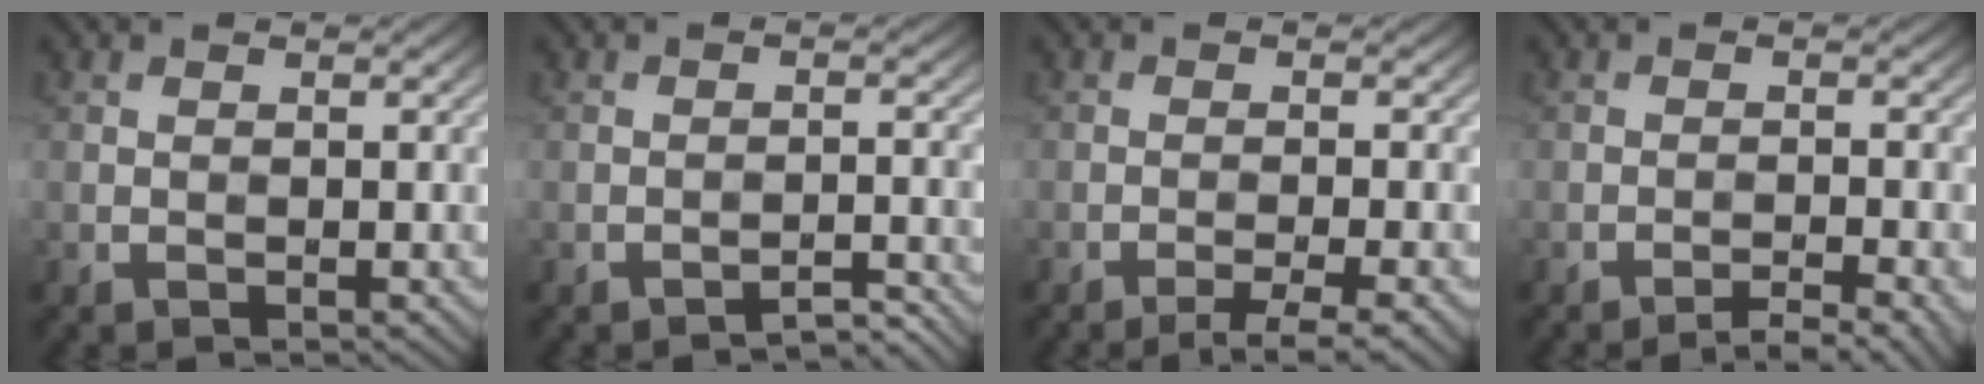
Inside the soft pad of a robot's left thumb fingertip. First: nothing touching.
{"total": 2.6, "force": [-2.4, 0.1, 0.7], "torque": [0.000, 0.013, -0.037]}
{"total": 3.1, "force": [-2.1, 0.3, 2.3], "torque": [-0.032, 0.007, -0.039]}
{"total": 3.5, "force": [-2.6, 0.4, 2.4], "torque": [-0.034, 0.011, -0.045]}